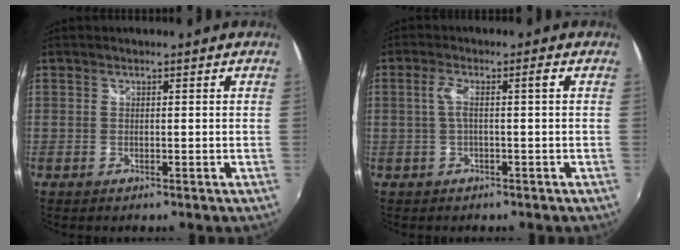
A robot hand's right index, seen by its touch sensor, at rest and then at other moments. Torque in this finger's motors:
{"motor_torque": [0.57, 0.00, 0.22, 0.06]}